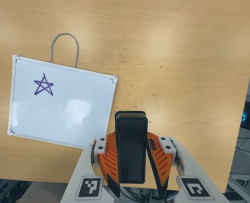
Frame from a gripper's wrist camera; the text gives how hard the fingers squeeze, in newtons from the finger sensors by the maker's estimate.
{"total": 7.2, "left": 5.4, "right": 9.0}